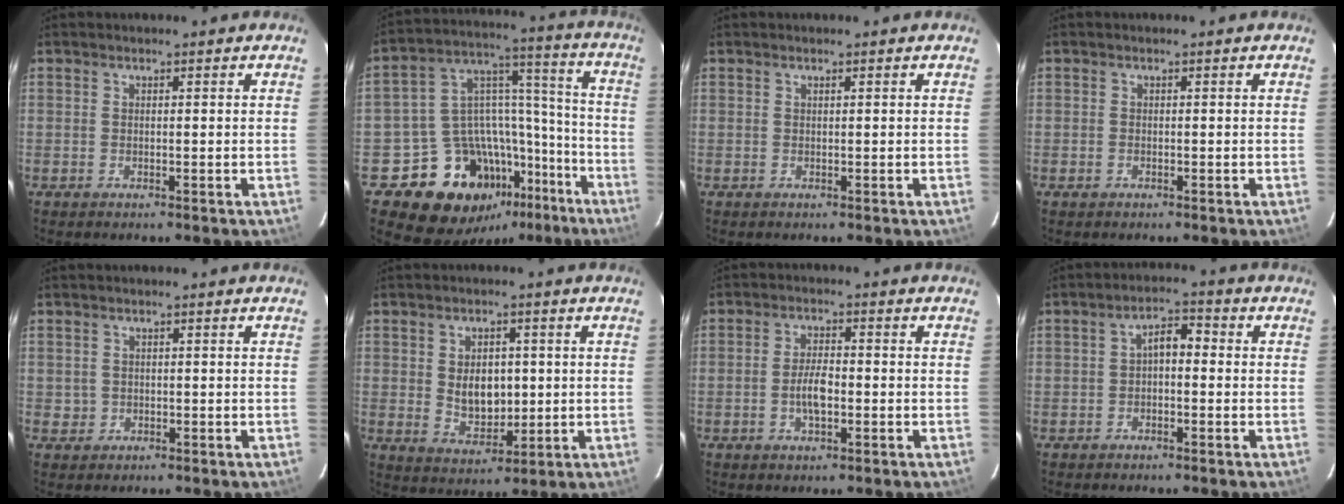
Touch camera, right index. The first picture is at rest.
{"total": 19.8, "force": [-12.5, 13.1, 8.0], "torque": [-0.142, 0.074, -0.167]}
{"total": 0.0}
{"total": 0.8, "force": [-0.5, 0.5, 0.2], "torque": [-0.003, 0.000, -0.009]}
{"total": 1.5, "force": [-0.2, 1.4, 0.0], "torque": [0.004, 0.002, 0.001]}
{"total": 7.3, "force": [0.6, 5.0, 5.3], "torque": [-0.089, 0.001, 0.023]}
{"total": 4.6, "force": [-1.2, 1.9, 4.0], "torque": [-0.077, 0.005, -0.020]}
{"total": 3.6, "force": [-0.6, 1.9, 3.0], "torque": [-0.051, 0.016, -0.009]}